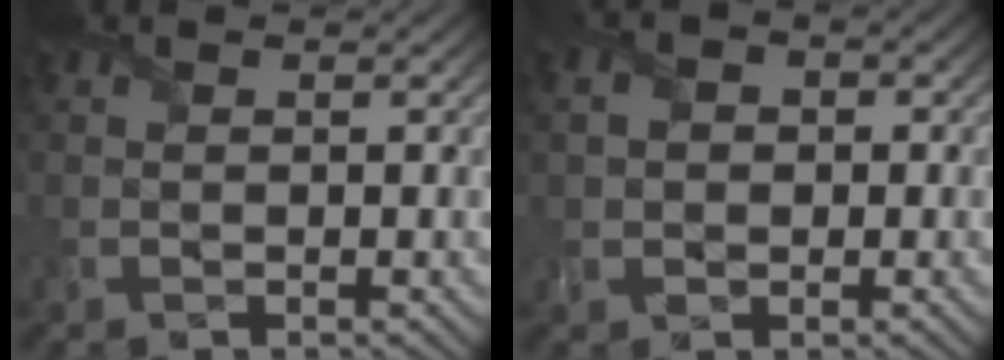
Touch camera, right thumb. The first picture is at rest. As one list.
[{"total": 3.1, "force": [0.3, 2.6, 1.7], "torque": [-0.044, 0.005, -0.007]}]